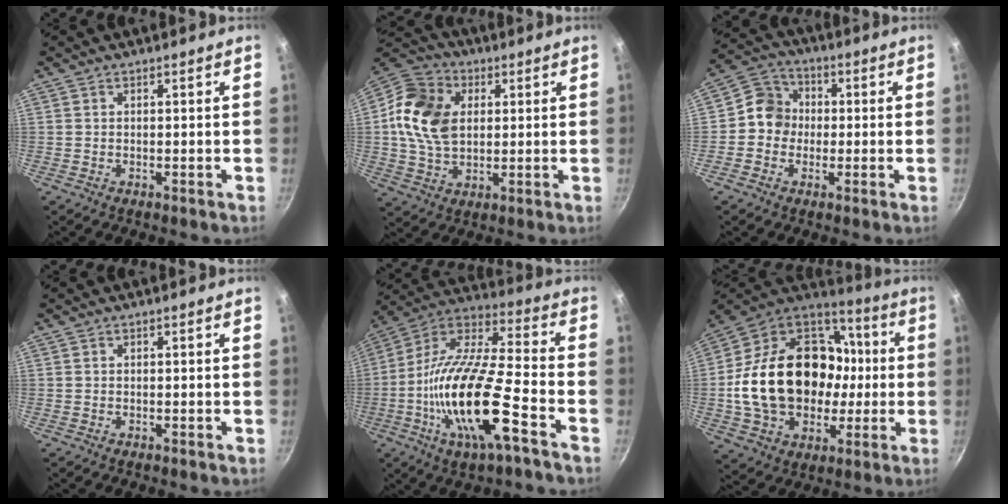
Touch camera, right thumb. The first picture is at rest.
{"total": 14.8, "force": [2.5, 10.7, 9.9], "torque": [-0.166, 0.006, 0.032]}
{"total": 7.6, "force": [-0.4, 7.0, 3.0], "torque": [-0.016, 0.019, -0.030]}
{"total": 0.0}
{"total": 22.3, "force": [-8.0, 6.4, 19.8], "torque": [-0.366, 0.029, -0.164]}
{"total": 29.3, "force": [-0.7, 21.8, 19.7], "torque": [-0.329, 0.048, 0.001]}